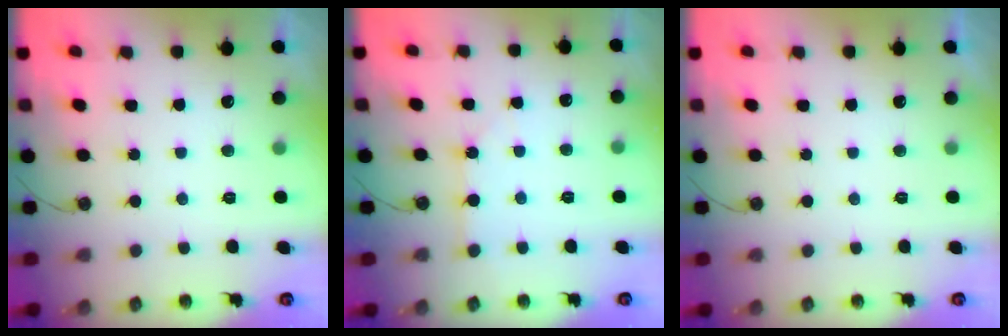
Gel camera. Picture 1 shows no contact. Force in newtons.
{"total": 1.9, "press": 1.9, "slide": 0.0}
{"total": 0.0}